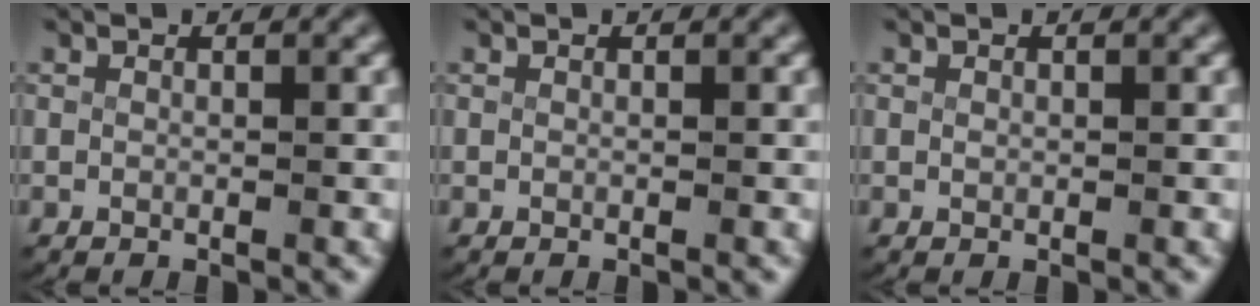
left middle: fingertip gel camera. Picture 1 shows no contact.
{"total": 0.0}
{"total": 0.0}